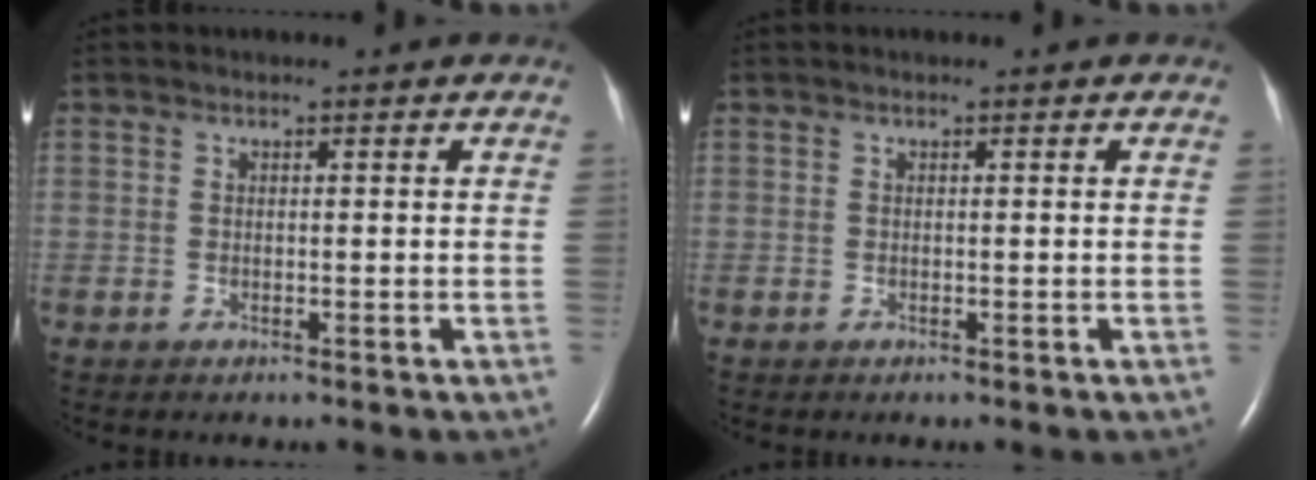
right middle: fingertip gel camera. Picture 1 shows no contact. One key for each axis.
{"total": 0.0}